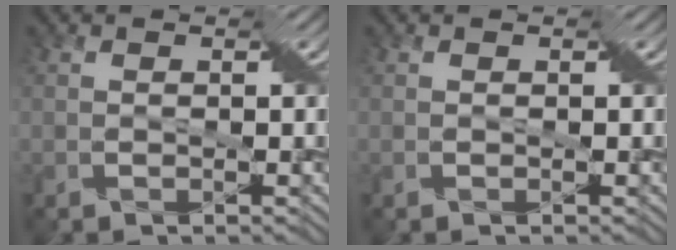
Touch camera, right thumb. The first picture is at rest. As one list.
[{"total": 0.0}]